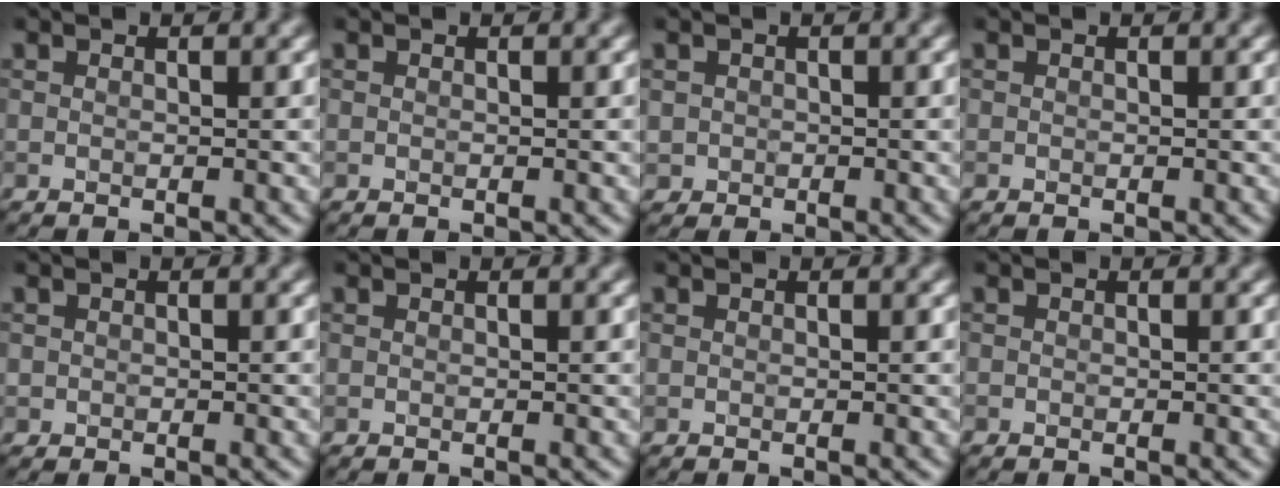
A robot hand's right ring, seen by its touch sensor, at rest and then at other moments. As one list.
[{"total": 0.0}, {"total": 1.0, "force": [-0.1, 1.0, -0.1], "torque": [0.012, -0.004, -0.001]}, {"total": 0.0}, {"total": 0.5, "force": [0.0, 0.5, 0.0], "torque": [0.008, -0.003, -0.002]}, {"total": 0.0}, {"total": 0.0}, {"total": 0.0}]